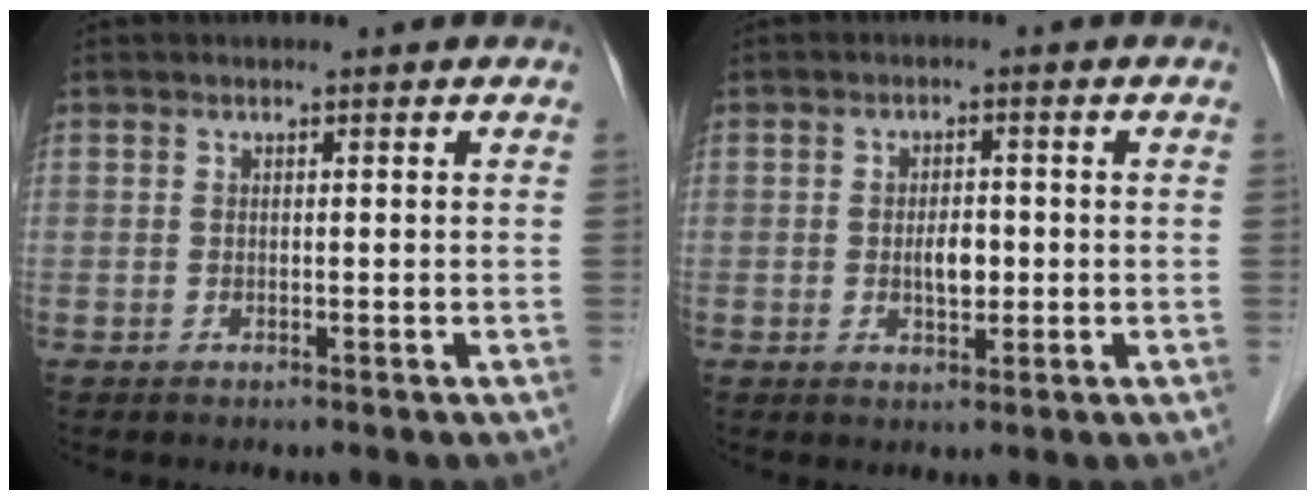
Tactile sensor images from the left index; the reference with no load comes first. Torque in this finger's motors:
{"motor_torque": [0.12, 0.08, 0.03, 0.04]}